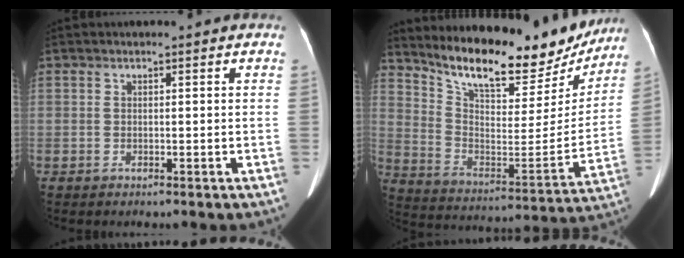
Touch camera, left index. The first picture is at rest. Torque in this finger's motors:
{"motor_torque": [1.01, -1.13, 0.21, 0.10]}